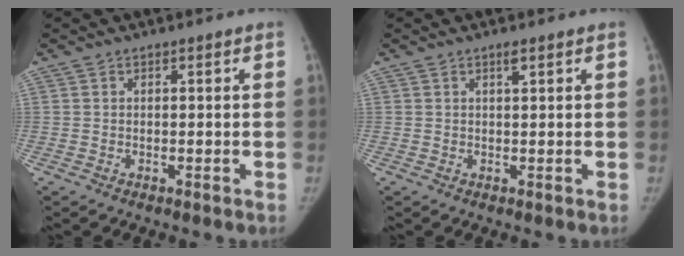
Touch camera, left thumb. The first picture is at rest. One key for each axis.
{"total": 1.2, "fx": 0.8, "fy": 0.3, "fz": 0.9, "tx": -0.012, "ty": -0.003, "tz": 0.014}